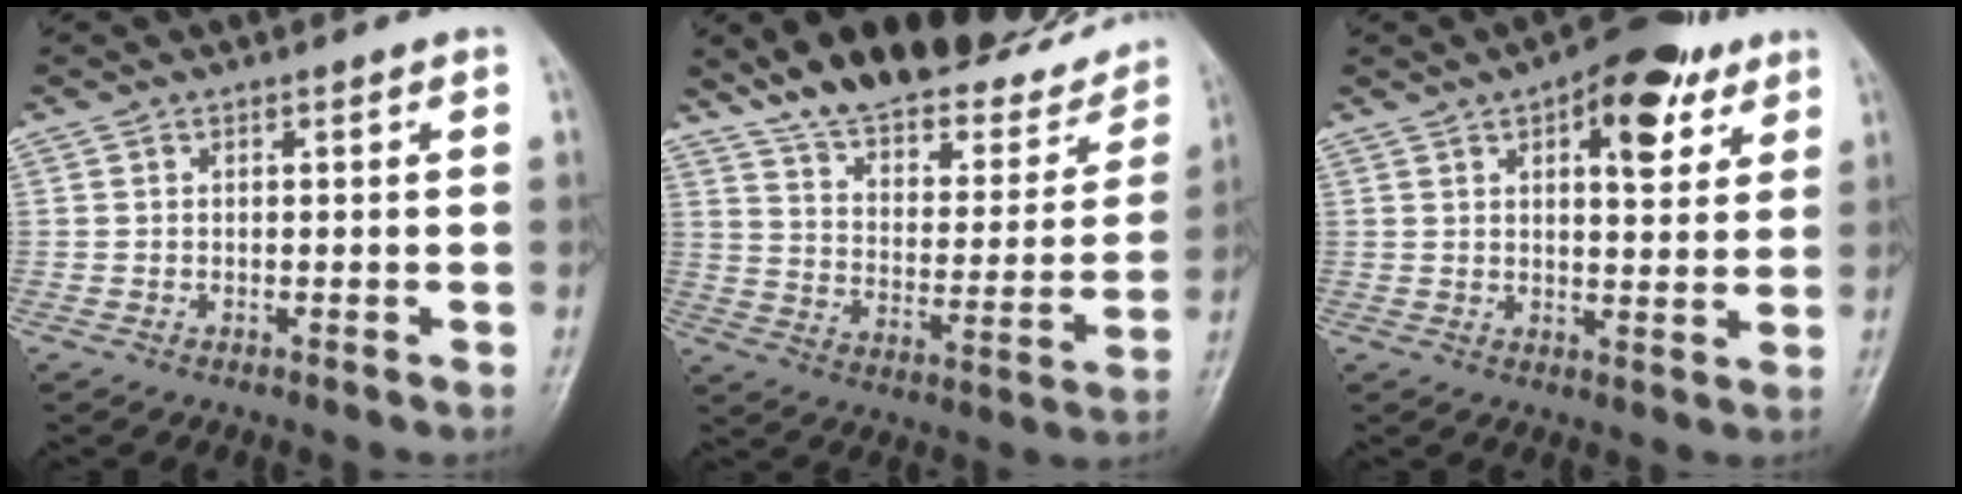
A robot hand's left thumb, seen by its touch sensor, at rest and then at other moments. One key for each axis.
{"total": 24.8, "fx": 20.5, "fy": 8.4, "fz": 11.3, "tx": -0.130, "ty": -0.086, "tz": 0.295}
{"total": 12.2, "fx": 6.2, "fy": 5.5, "fz": 9.0, "tx": -0.088, "ty": -0.015, "tz": 0.080}